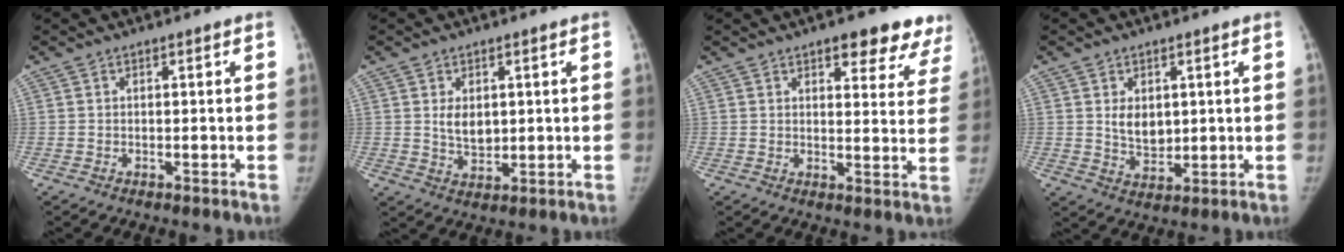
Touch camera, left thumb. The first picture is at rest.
{"total": 4.8, "force": [0.9, 3.2, 3.4], "torque": [-0.040, -0.012, 0.026]}
{"total": 12.3, "force": [8.5, 4.9, 7.3], "torque": [-0.034, -0.037, 0.090]}
{"total": 5.5, "force": [1.2, 3.9, 3.7], "torque": [-0.039, -0.016, 0.033]}